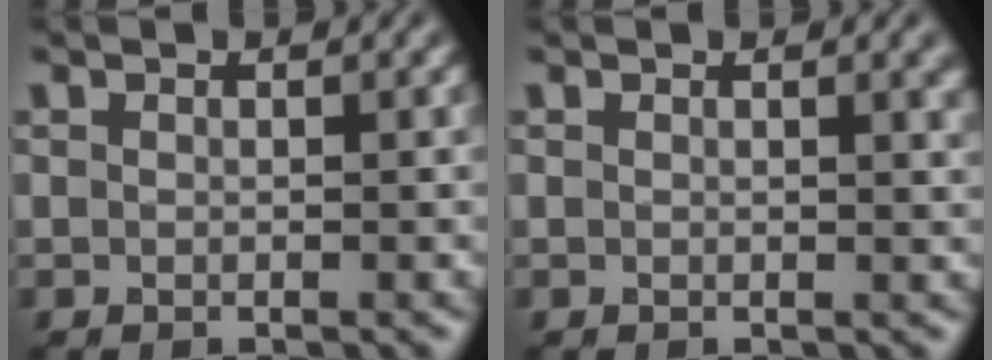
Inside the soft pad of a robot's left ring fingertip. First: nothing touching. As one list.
[{"total": 1.8, "force": [0.9, 0.7, 1.5], "torque": [-0.006, 0.005, 0.009]}]